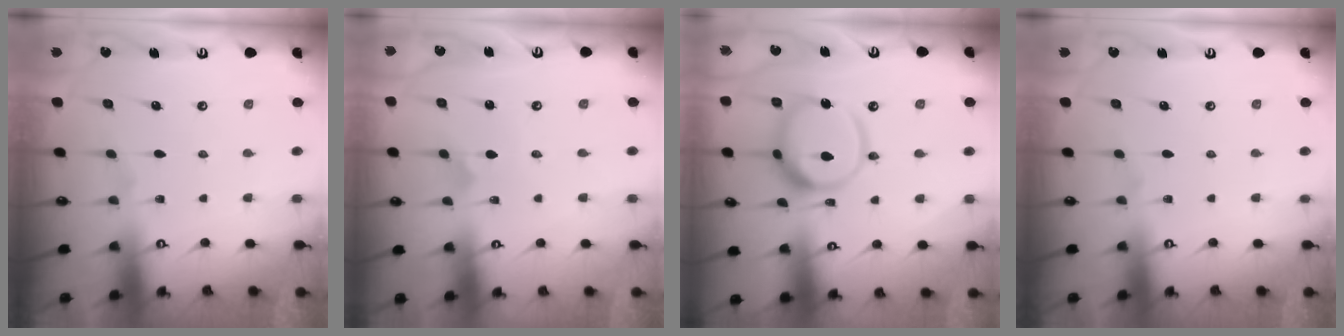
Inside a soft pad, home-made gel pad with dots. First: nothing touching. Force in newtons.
{"total": 0.8, "press": 0.8, "slide": 0.0}
{"total": 13.9, "press": 13.8, "slide": 1.5}
{"total": 0.0}